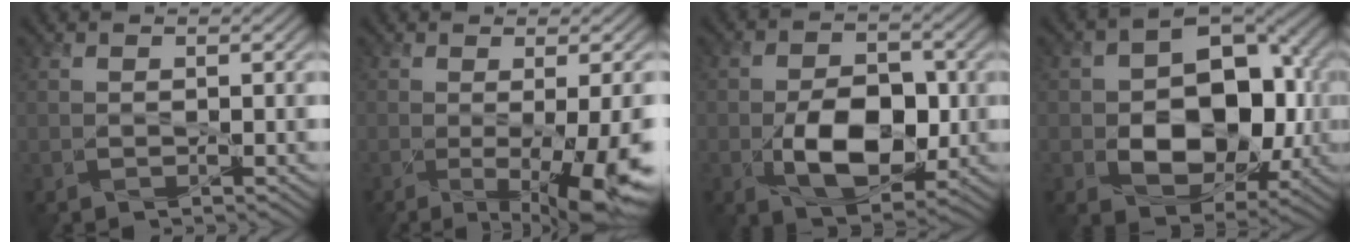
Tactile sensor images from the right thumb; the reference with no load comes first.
{"total": 7.8, "force": [-2.5, 1.6, 7.2], "torque": [-0.113, -0.025, -0.027]}
{"total": 9.1, "force": [-2.1, 5.4, 7.0], "torque": [-0.119, -0.006, -0.035]}
{"total": 13.0, "force": [-1.5, 9.0, 9.3], "torque": [-0.134, -0.005, -0.025]}